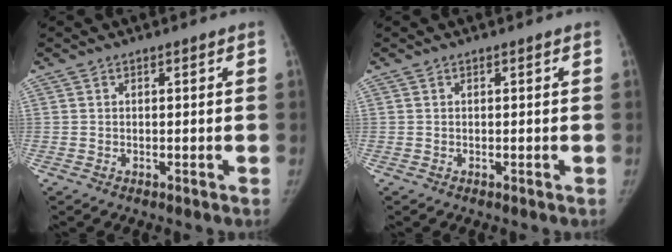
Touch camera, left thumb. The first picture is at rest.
{"total": 0.0}